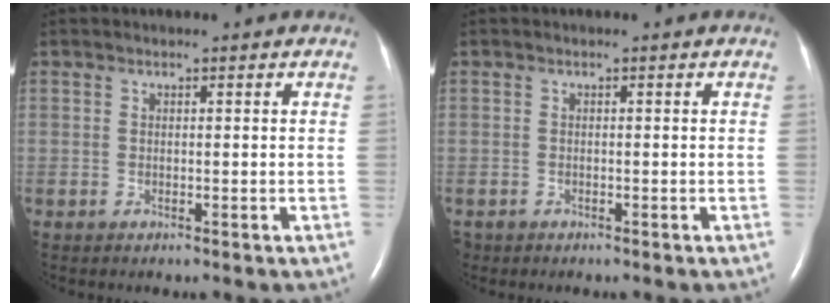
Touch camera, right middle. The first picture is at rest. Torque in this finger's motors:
{"motor_torque": [0.11, -0.06, -0.06, 0.01]}